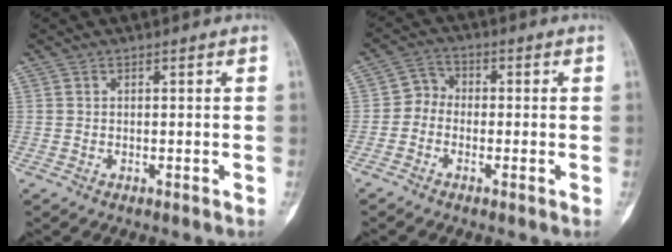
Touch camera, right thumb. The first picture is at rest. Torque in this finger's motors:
{"motor_torque": [-0.30, -0.30, 0.27, -0.07, -0.09]}